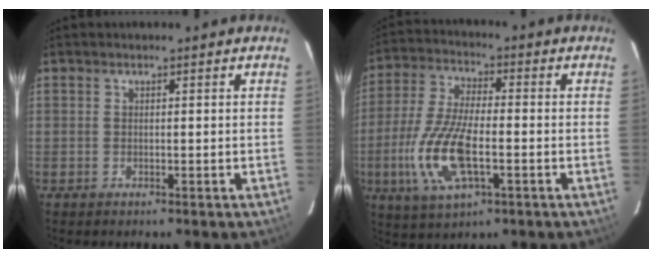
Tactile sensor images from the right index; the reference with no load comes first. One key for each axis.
{"total": 14.4, "fx": -4.0, "fy": 5.6, "fz": 12.6, "tx": -0.274, "ty": -0.008, "tz": -0.077}